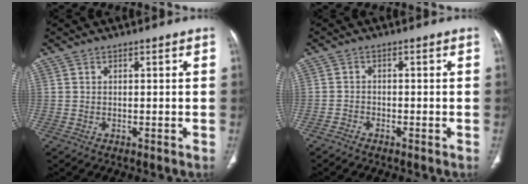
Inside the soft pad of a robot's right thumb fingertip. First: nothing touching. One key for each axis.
{"total": 1.3, "fx": -1.2, "fy": 0.5, "fz": 0.1, "tx": -0.009, "ty": 0.006, "tz": -0.025}